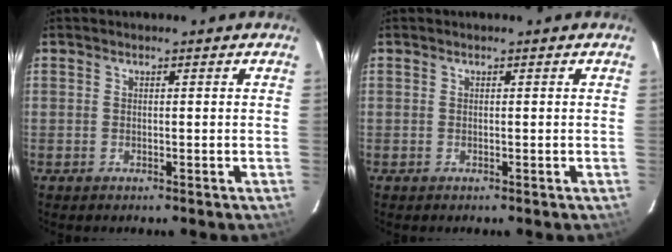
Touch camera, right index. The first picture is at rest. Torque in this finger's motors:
{"motor_torque": [-0.09, 0.09, 0.01, 0.01]}